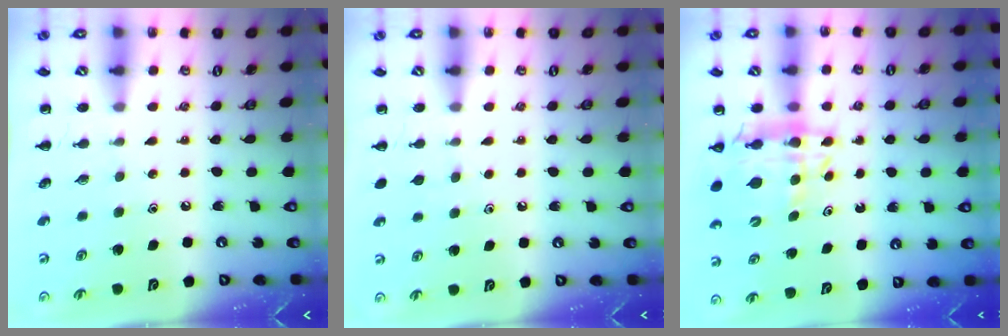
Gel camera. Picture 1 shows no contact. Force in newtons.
{"total": 2.3, "press": 2.0, "slide": 1.1}
{"total": 12.2, "press": 11.5, "slide": 4.0}